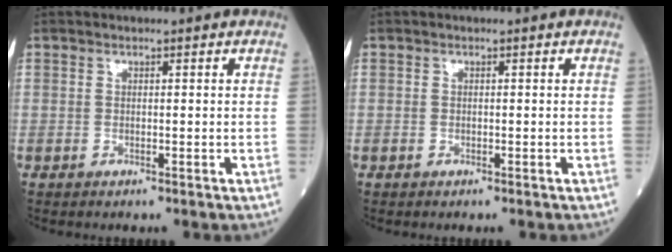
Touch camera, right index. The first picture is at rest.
{"total": 0.0}